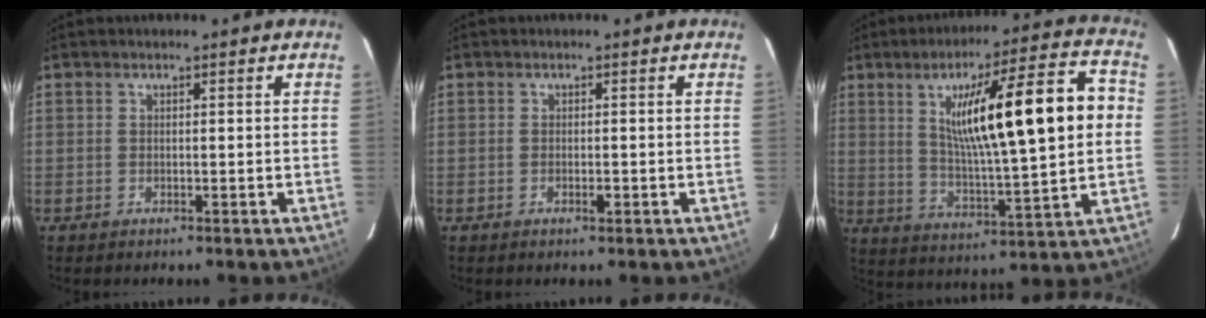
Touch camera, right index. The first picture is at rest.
{"total": 0.9, "force": [-0.3, 0.3, 0.7], "torque": [-0.015, 0.000, -0.003]}
{"total": 20.1, "force": [3.7, 1.9, 19.7], "torque": [-0.307, 0.016, 0.056]}